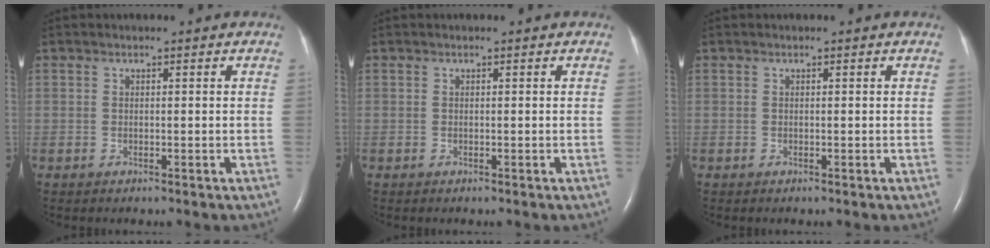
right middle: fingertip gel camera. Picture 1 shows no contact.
{"total": 0.0}
{"total": 0.0}